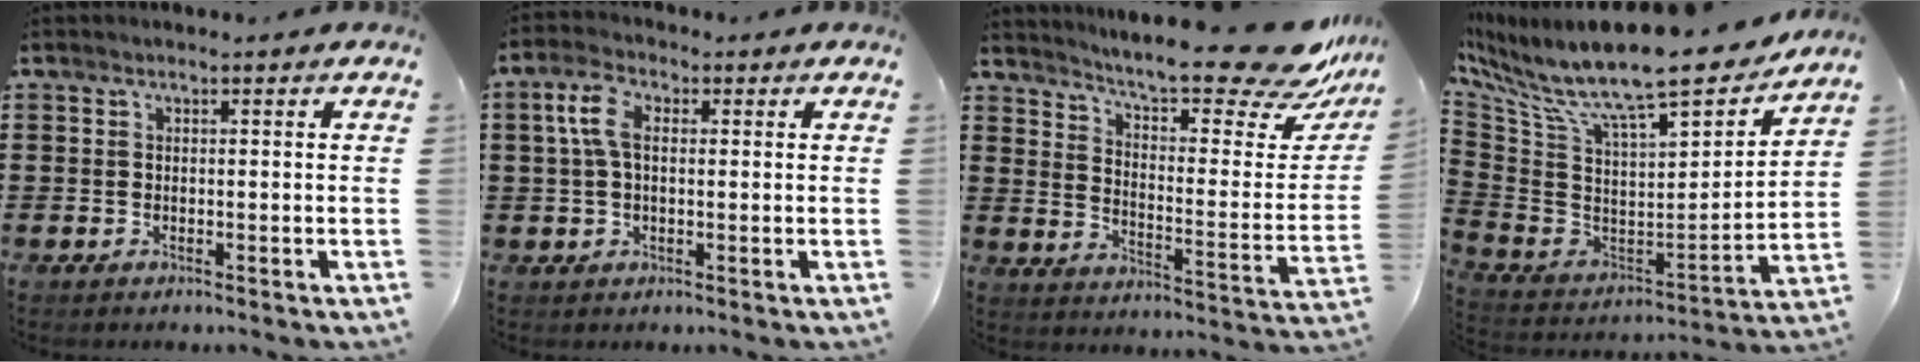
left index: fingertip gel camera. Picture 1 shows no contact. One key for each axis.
{"total": 5.7, "fx": 1.3, "fy": 2.9, "fz": 4.7, "tx": -0.113, "ty": 0.008, "tz": 0.017}
{"total": 13.5, "fx": 11.6, "fy": 0.6, "fz": 7.0, "tx": -0.128, "ty": -0.089, "tz": 0.188}
{"total": 14.2, "fx": 10.9, "fy": 2.4, "fz": 8.7, "tx": -0.183, "ty": -0.079, "tz": 0.180}